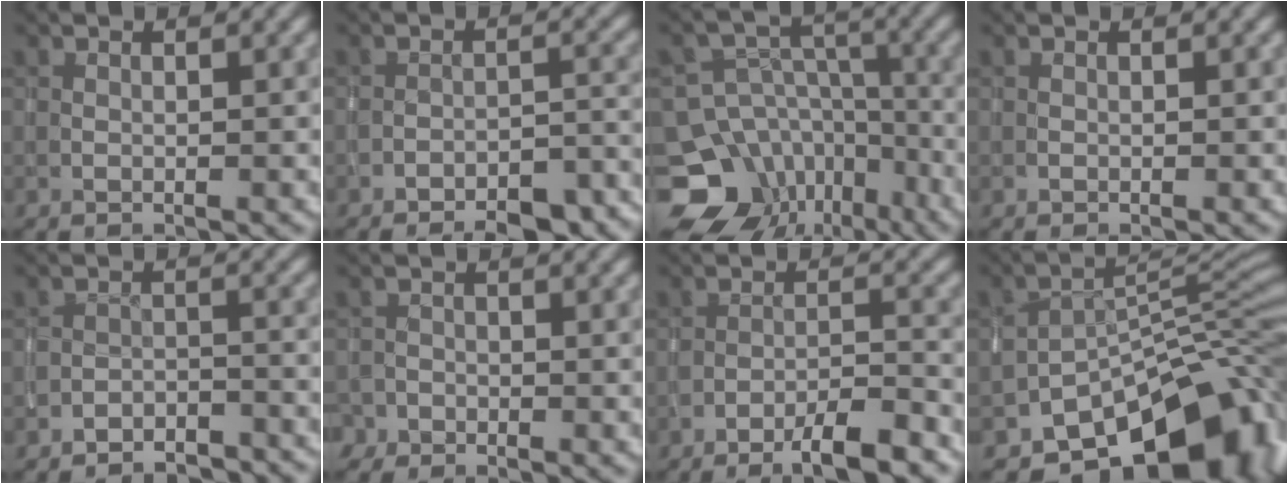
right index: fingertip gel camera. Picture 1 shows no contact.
{"total": 8.6, "force": [-7.4, 2.8, 3.3], "torque": [-0.033, 0.003, -0.089]}
{"total": 14.6, "force": [-9.9, 10.2, 3.1], "torque": [-0.072, -0.016, -0.151]}
{"total": 0.0}
{"total": 5.0, "force": [-4.8, 1.4, 0.7], "torque": [-0.009, 0.004, -0.069]}
{"total": 1.6, "force": [-1.2, 1.0, -0.2], "torque": [0.011, 0.007, -0.020]}
{"total": 5.1, "force": [-3.9, 0.8, 3.2], "torque": [-0.051, 0.006, -0.063]}
{"total": 13.7, "force": [-9.9, 6.6, 6.8], "torque": [-0.089, -0.001, -0.153]}